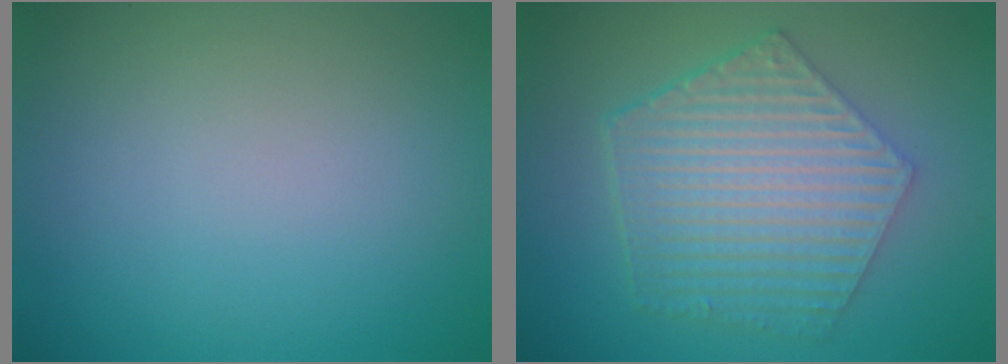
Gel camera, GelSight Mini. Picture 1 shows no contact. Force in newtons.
{"total": 6.9, "press": 5.0, "slide": 4.8}